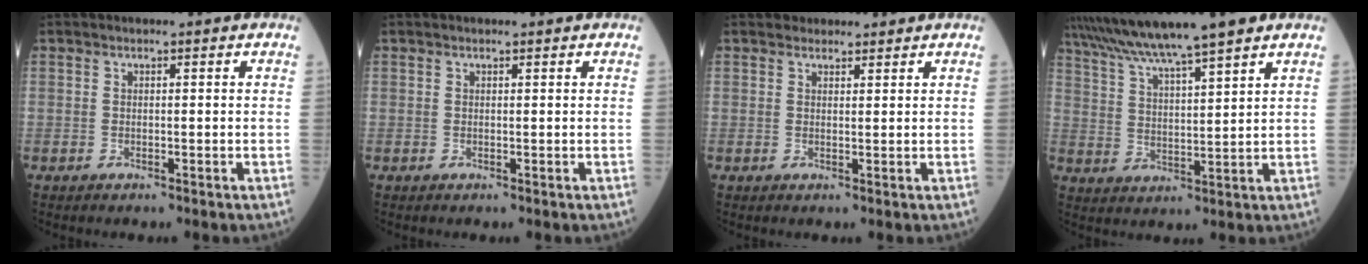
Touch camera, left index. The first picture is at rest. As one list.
[{"total": 0.7, "force": [0.7, 0.1, 0.3], "torque": [-0.008, 0.007, 0.011]}, {"total": 2.5, "force": [2.3, 1.0, 0.1], "torque": [0.001, 0.015, 0.034]}, {"total": 13.2, "force": [10.9, -0.2, 7.4], "torque": [-0.136, 0.024, 0.183]}]